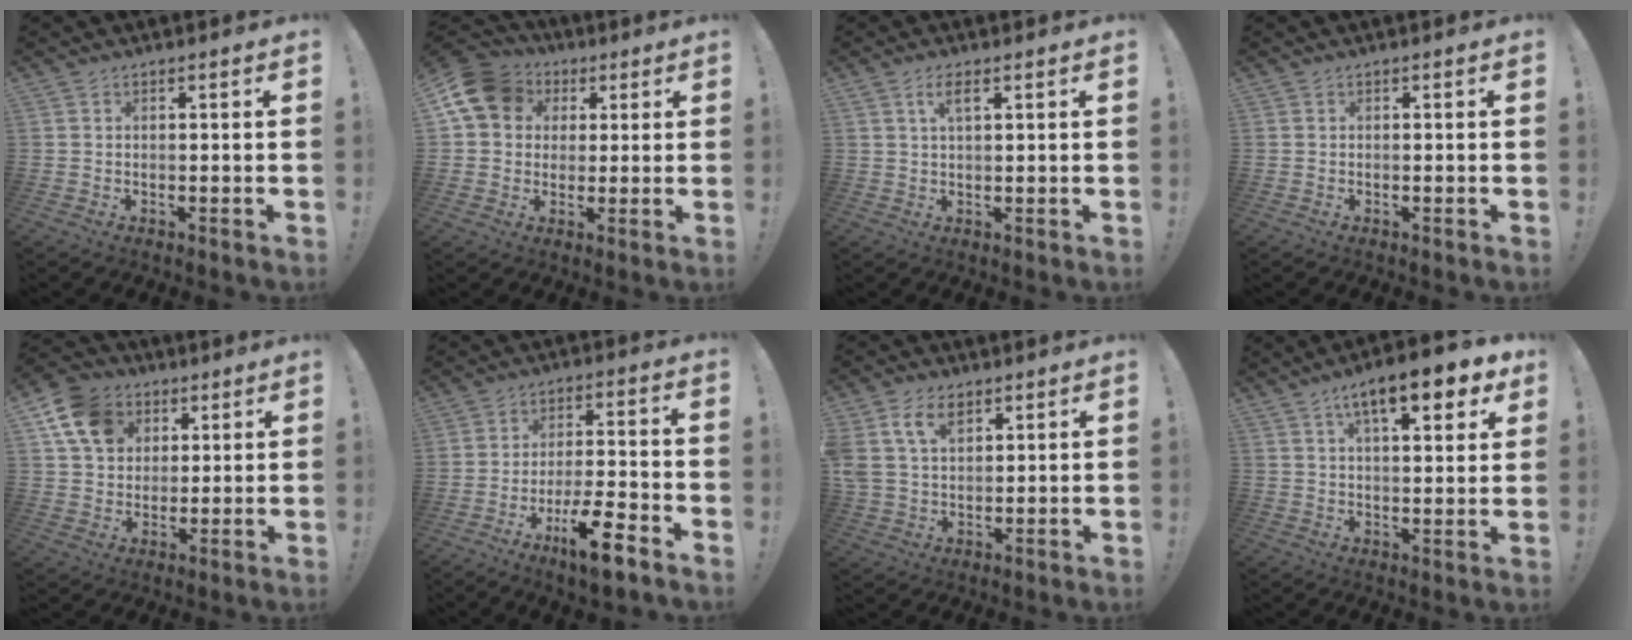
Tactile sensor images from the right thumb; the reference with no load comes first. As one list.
[{"total": 13.5, "force": [4.2, 11.0, 6.5], "torque": [-0.102, -0.007, 0.086]}, {"total": 3.5, "force": [1.8, 0.9, 2.8], "torque": [-0.051, -0.002, 0.030]}, {"total": 0.0}, {"total": 13.4, "force": [5.8, 10.4, 6.0], "torque": [-0.095, -0.019, 0.117]}, {"total": 12.2, "force": [-7.5, 3.0, 9.2], "torque": [-0.150, 0.047, -0.124]}, {"total": 9.7, "force": [5.4, 6.2, 5.2], "torque": [-0.107, -0.011, 0.104]}, {"total": 13.0, "force": [7.0, 3.7, 10.3], "torque": [-0.156, -0.028, 0.108]}]